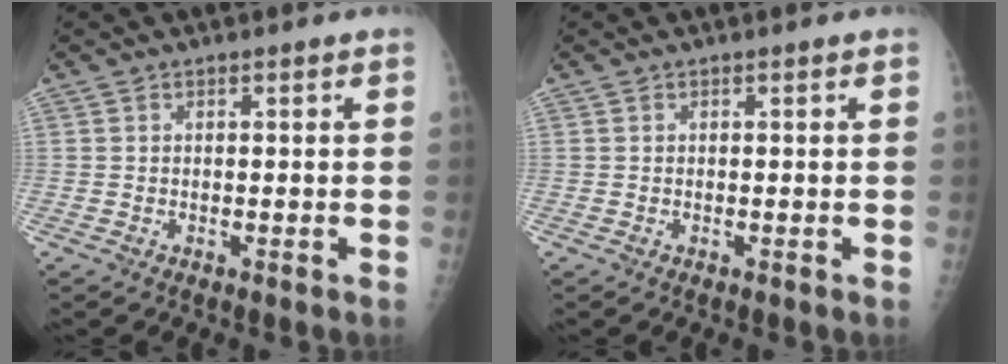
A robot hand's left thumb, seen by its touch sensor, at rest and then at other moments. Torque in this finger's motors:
{"motor_torque": [0.00, 0.00, -0.07, -0.05, 0.00]}